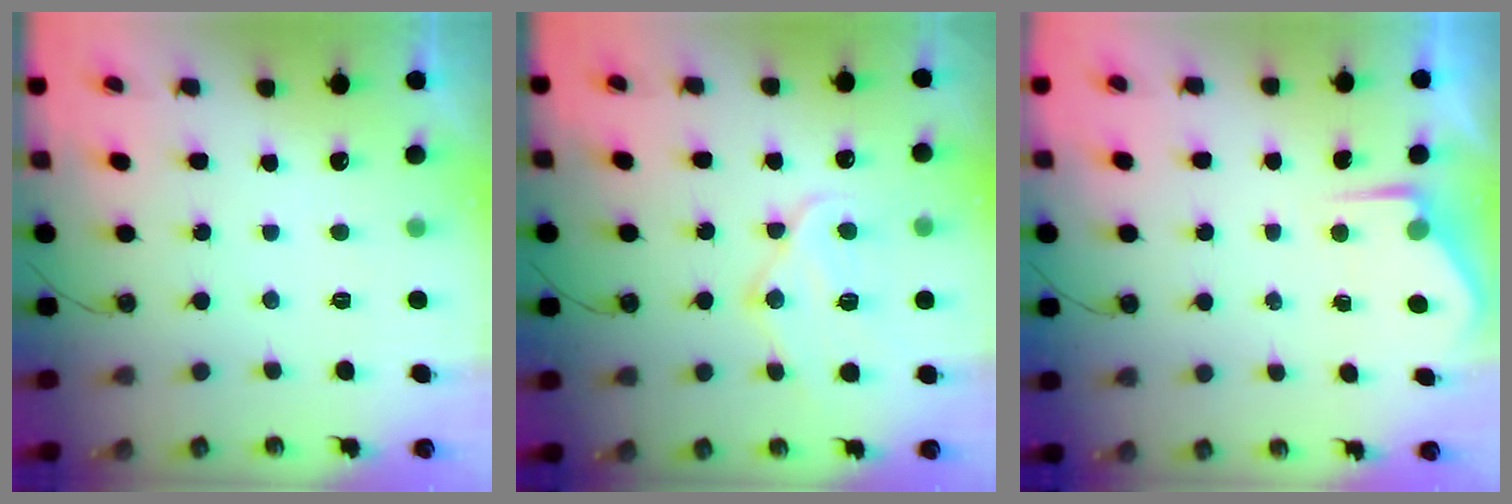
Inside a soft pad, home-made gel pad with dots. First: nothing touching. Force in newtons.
{"total": 13.7, "press": 13.6, "slide": 1.1}
{"total": 4.2, "press": 4.2, "slide": 0.5}